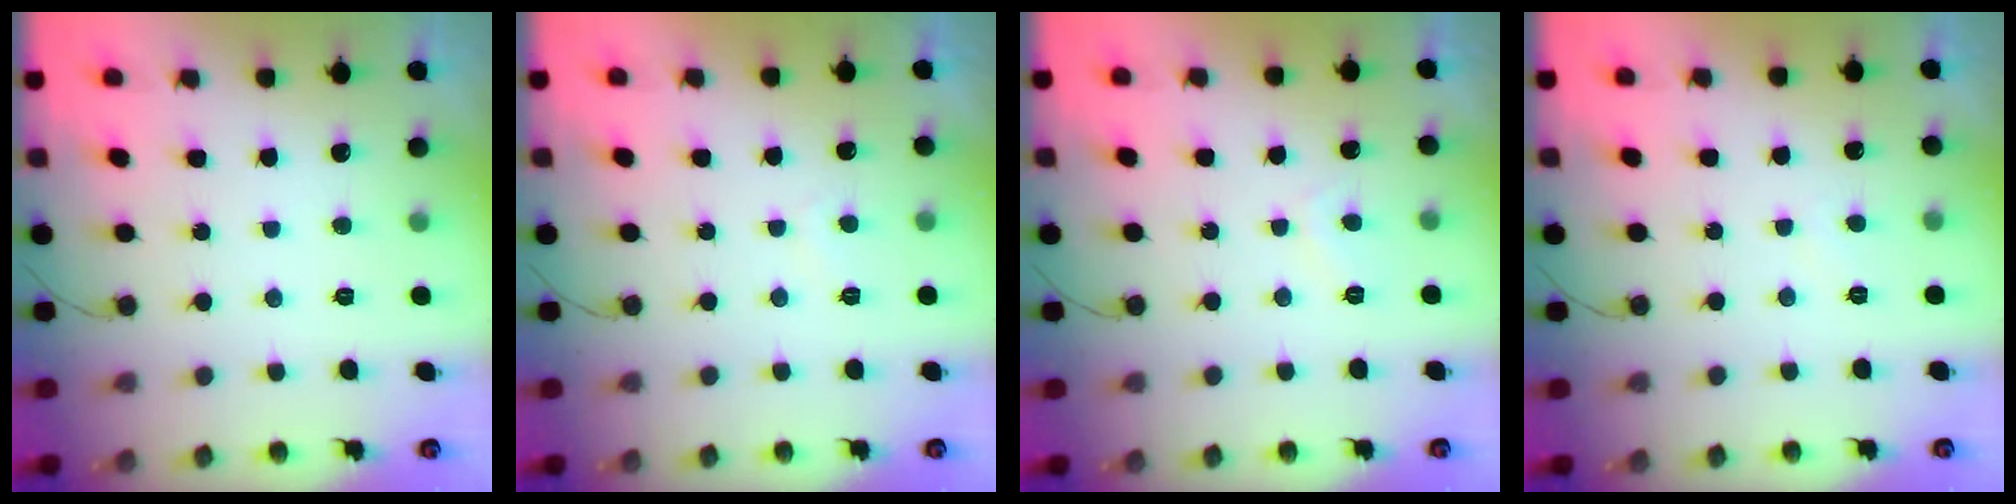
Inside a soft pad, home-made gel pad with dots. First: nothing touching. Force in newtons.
{"total": 1.7, "press": 1.6, "slide": 0.5}
{"total": 2.3, "press": 2.2, "slide": 0.7}
{"total": 1.6, "press": 1.6, "slide": 0.4}